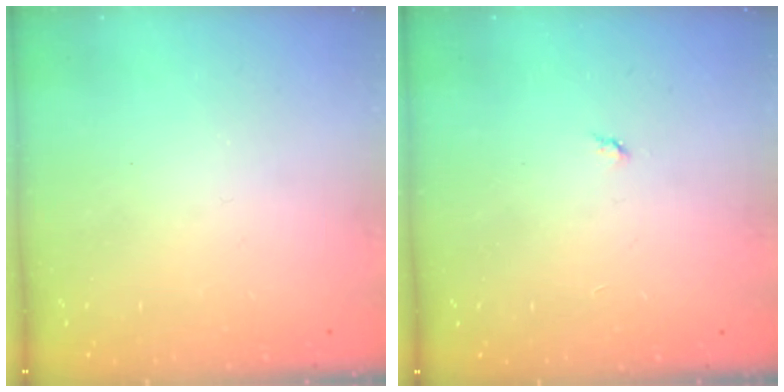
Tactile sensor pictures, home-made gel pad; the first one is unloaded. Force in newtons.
{"total": 2.8, "press": 2.8, "slide": 0.4}